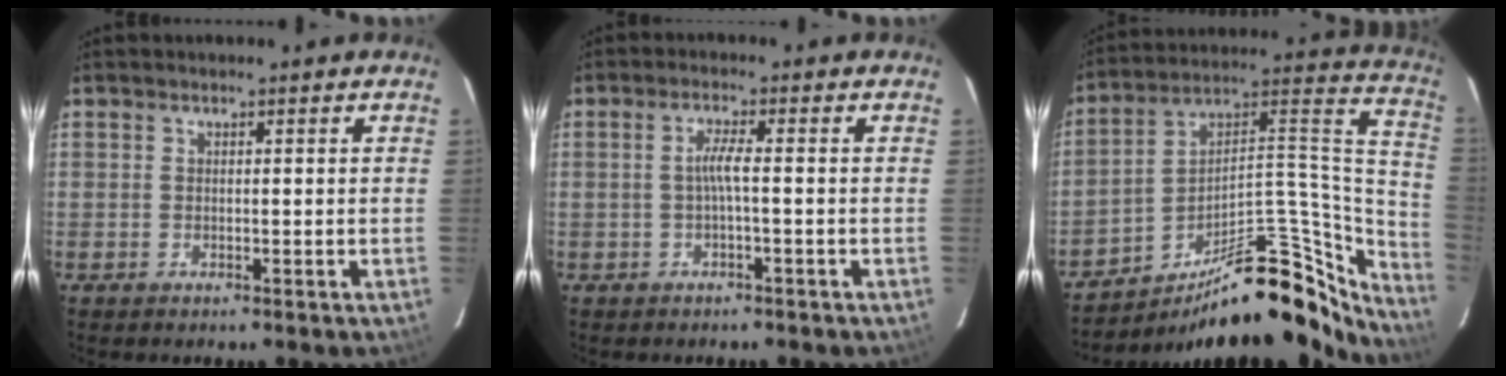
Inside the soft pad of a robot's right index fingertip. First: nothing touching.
{"total": 2.5, "force": [-0.7, -0.4, 2.3], "torque": [-0.048, 0.003, -0.013]}
{"total": 28.7, "force": [-22.5, 8.9, 15.5], "torque": [-0.182, 0.053, -0.325]}